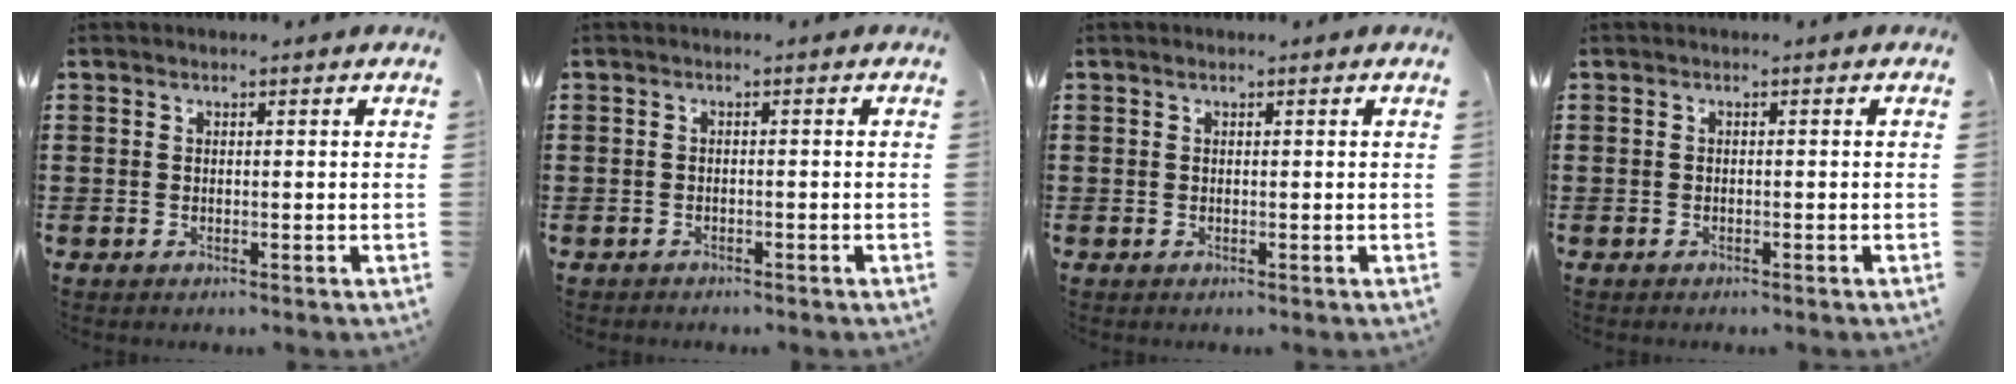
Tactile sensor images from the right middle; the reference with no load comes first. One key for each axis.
{"total": 0.6, "fx": -0.6, "fy": 0.1, "fz": 0.0, "tx": 0.000, "ty": 0.001, "tz": -0.013}
{"total": 0.0}
{"total": 0.0}